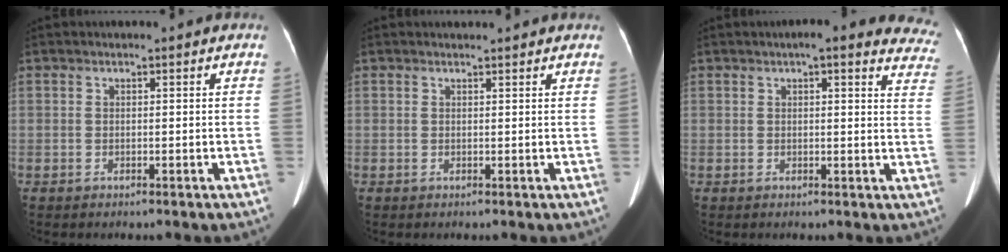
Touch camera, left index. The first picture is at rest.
{"total": 2.3, "force": [2.2, 0.3, 0.6], "torque": [-0.013, 0.007, 0.024]}
{"total": 13.9, "force": [12.1, 3.1, 6.2], "torque": [-0.037, -0.005, 0.109]}